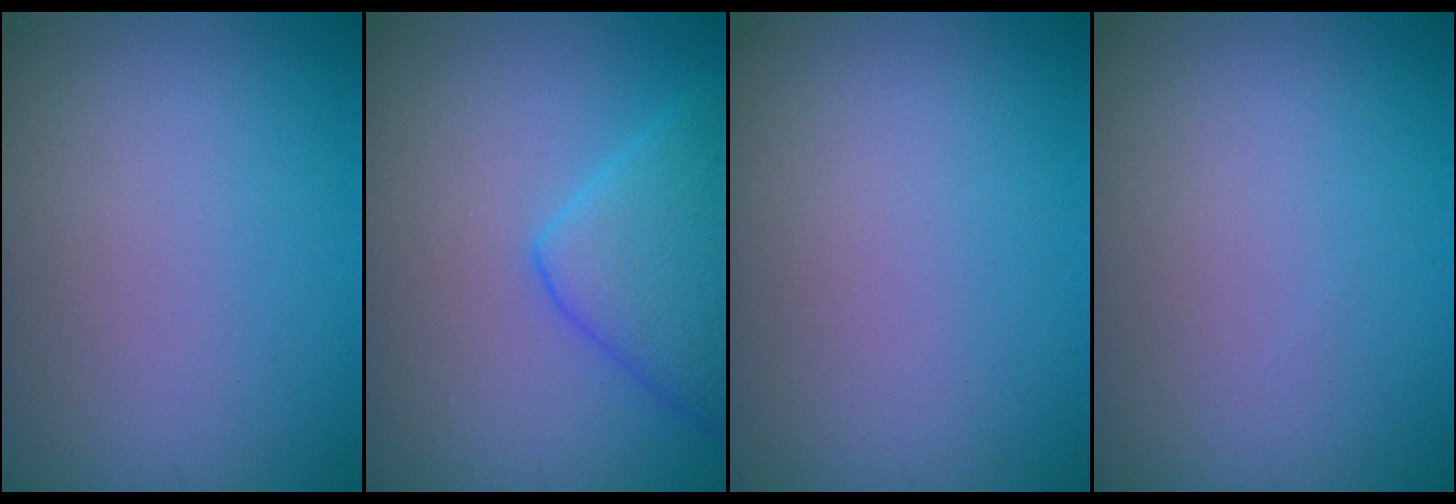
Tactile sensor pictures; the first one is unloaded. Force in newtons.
{"total": 4.9, "press": 4.8, "slide": 0.3}
{"total": 0.0}
{"total": 0.0}